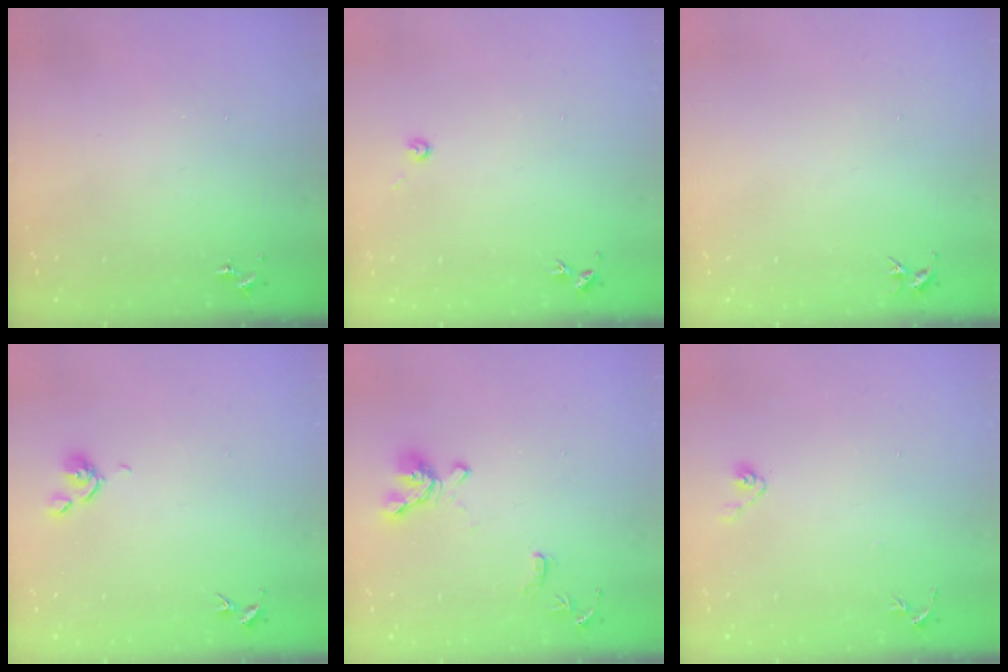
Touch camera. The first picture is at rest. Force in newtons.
{"total": 3.0, "press": 3.0, "slide": 0.3}
{"total": 3.4, "press": 3.4, "slide": 0.4}
{"total": 6.4, "press": 6.2, "slide": 1.3}
{"total": 12.7, "press": 12.6, "slide": 1.5}
{"total": 4.5, "press": 4.4, "slide": 0.8}